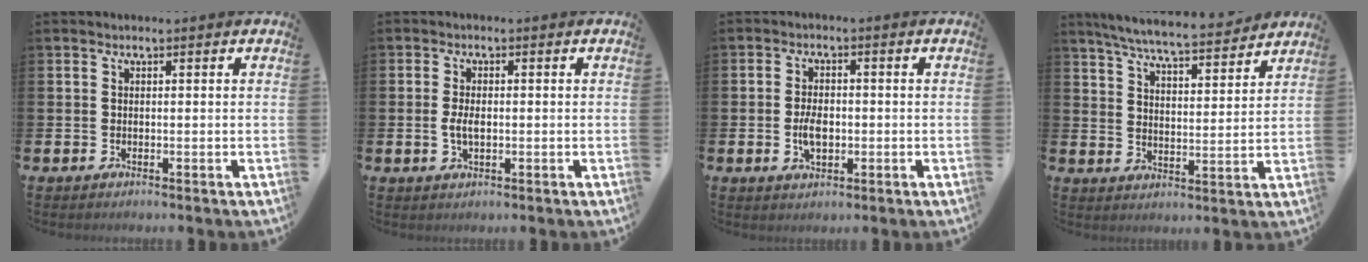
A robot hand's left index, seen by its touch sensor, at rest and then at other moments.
{"total": 2.5, "force": [-0.2, 1.3, 2.2], "torque": [-0.038, 0.003, -0.005]}
{"total": 3.7, "force": [-0.4, 2.1, 3.0], "torque": [-0.043, 0.000, -0.010]}
{"total": 7.3, "force": [6.9, 0.5, 2.3], "torque": [-0.063, -0.047, 0.119]}